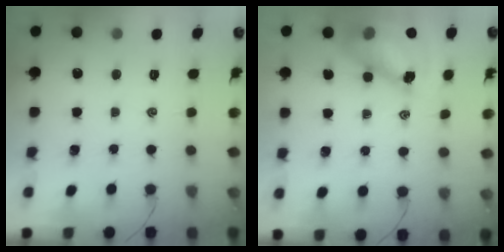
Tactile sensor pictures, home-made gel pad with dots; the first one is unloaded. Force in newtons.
{"total": 12.6, "press": 12.1, "slide": 3.6}